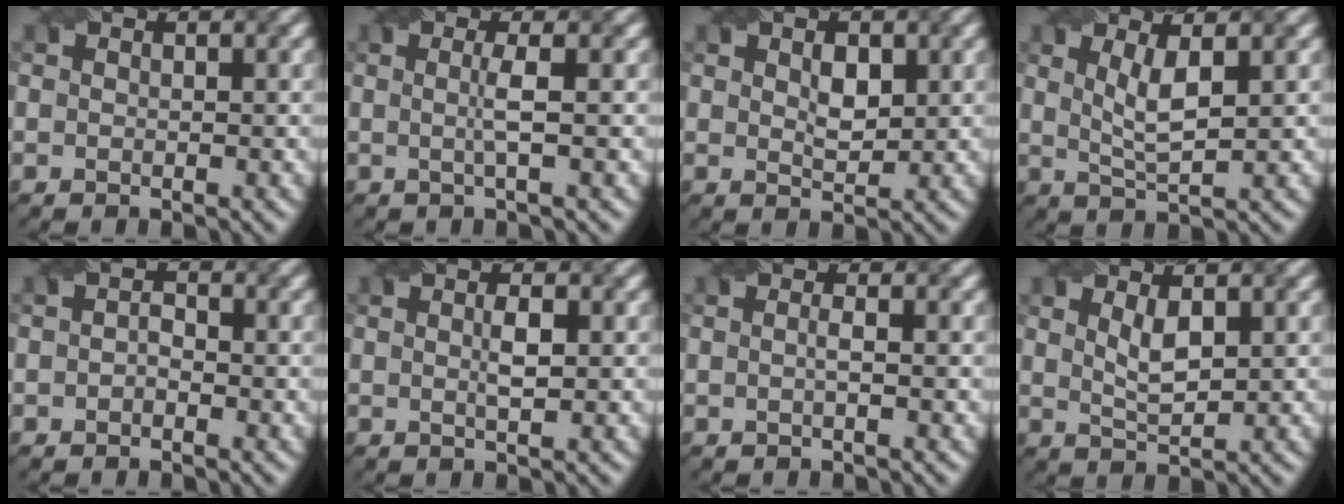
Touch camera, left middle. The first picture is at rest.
{"total": 2.1, "force": [0.0, 0.3, 2.0], "torque": [-0.042, 0.000, -0.006]}
{"total": 2.2, "force": [0.8, 1.2, 1.7], "torque": [-0.031, -0.002, 0.017]}
{"total": 3.1, "force": [1.0, 0.7, 2.9], "torque": [-0.059, -0.003, 0.022]}
{"total": 1.1, "force": [-0.4, 0.7, 0.8], "torque": [-0.016, 0.002, -0.008]}
{"total": 1.6, "force": [0.2, 0.3, 1.6], "torque": [-0.030, 0.003, 0.003]}
{"total": 1.0, "force": [-0.1, 0.2, 1.0], "torque": [-0.016, -0.002, -0.004]}
{"total": 2.4, "force": [1.0, 0.7, 2.1], "torque": [-0.042, -0.003, 0.021]}